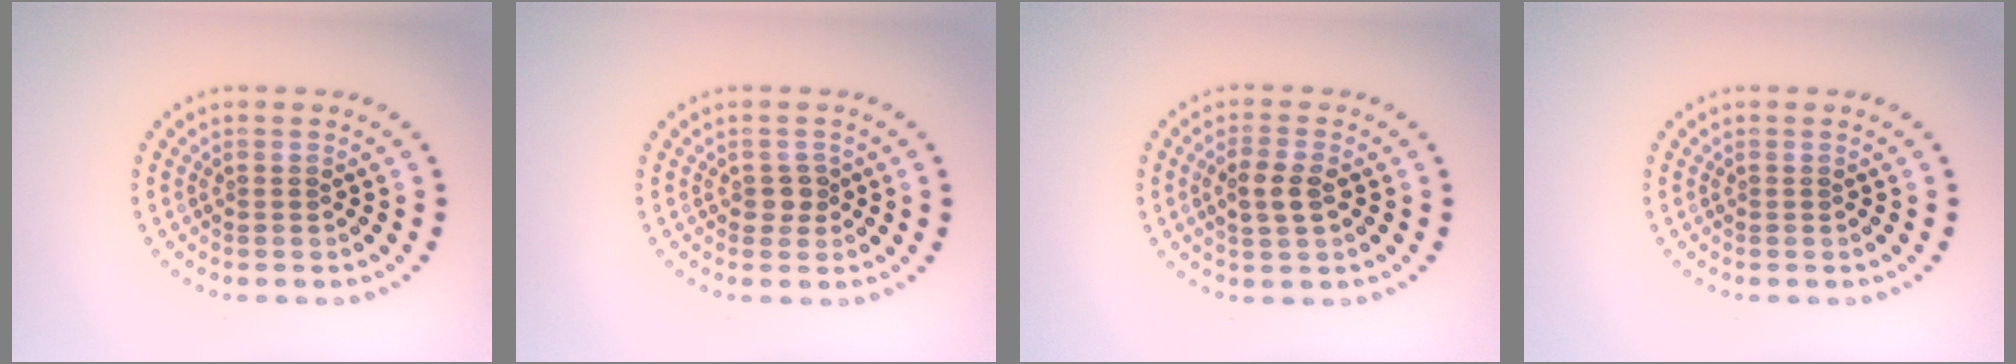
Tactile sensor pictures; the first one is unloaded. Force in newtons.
{"total": 1.3, "press": 1.2, "slide": 0.6}
{"total": 2.6, "press": 2.6, "slide": 0.4}
{"total": 0.0}